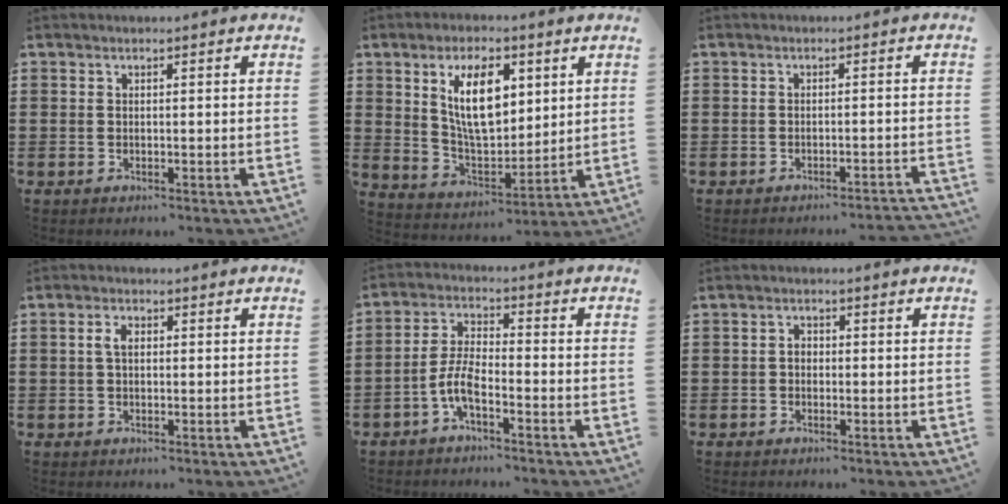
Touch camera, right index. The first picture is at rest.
{"total": 11.1, "force": [3.9, 5.5, 8.8], "torque": [-0.167, 0.005, 0.064]}
{"total": 1.4, "force": [-1.3, -0.2, 0.6], "torque": [-0.010, -0.001, -0.025]}
{"total": 2.2, "force": [0.4, 1.2, 1.8], "torque": [-0.039, 0.008, 0.005]}
{"total": 5.6, "force": [-2.8, 1.4, 4.6], "torque": [-0.115, -0.009, -0.058]}
{"total": 1.3, "force": [-0.2, 0.9, 0.9], "torque": [-0.018, 0.004, -0.004]}